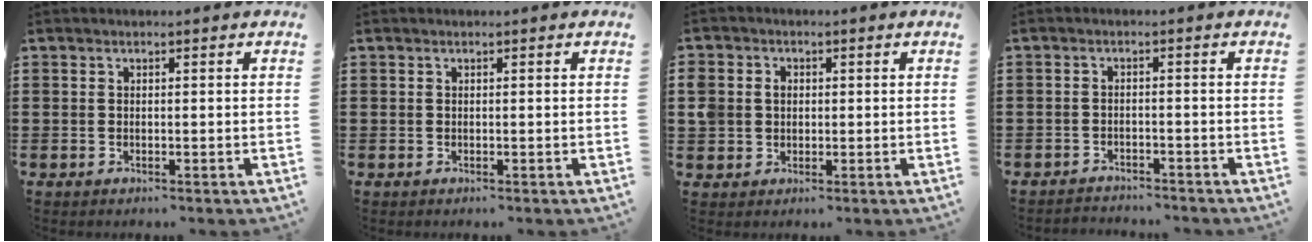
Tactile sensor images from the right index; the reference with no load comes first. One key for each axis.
{"total": 0.0}
{"total": 3.3, "fx": 0.1, "fy": 3.1, "fz": 1.2, "tx": -0.043, "ty": 0.011, "tz": -0.002}
{"total": 2.0, "fx": -2.0, "fy": 0.2, "fz": -0.2, "tx": -0.003, "ty": 0.002, "tz": -0.046}